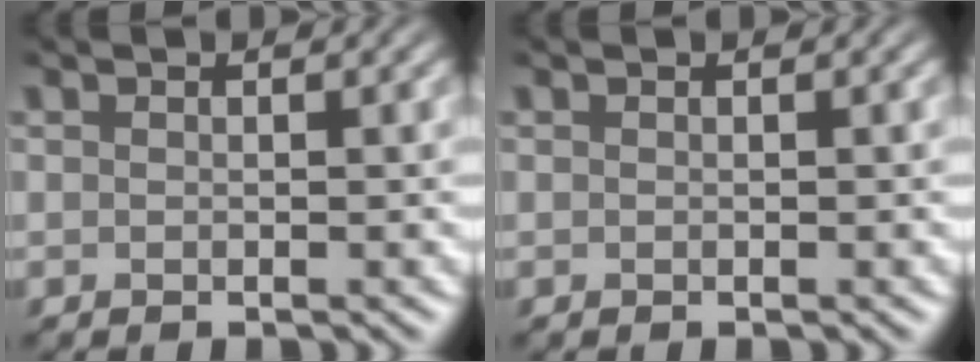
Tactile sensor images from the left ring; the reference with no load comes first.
{"total": 0.0}